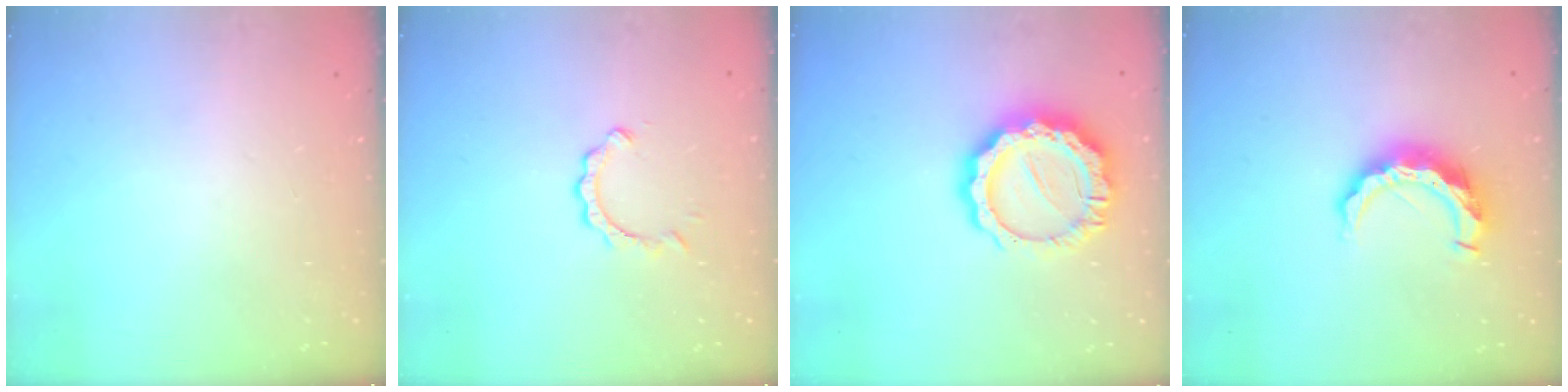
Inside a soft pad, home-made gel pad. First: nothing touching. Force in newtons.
{"total": 2.8, "press": 2.8, "slide": 0.3}
{"total": 15.1, "press": 15.0, "slide": 1.0}
{"total": 9.7, "press": 9.7, "slide": 0.6}